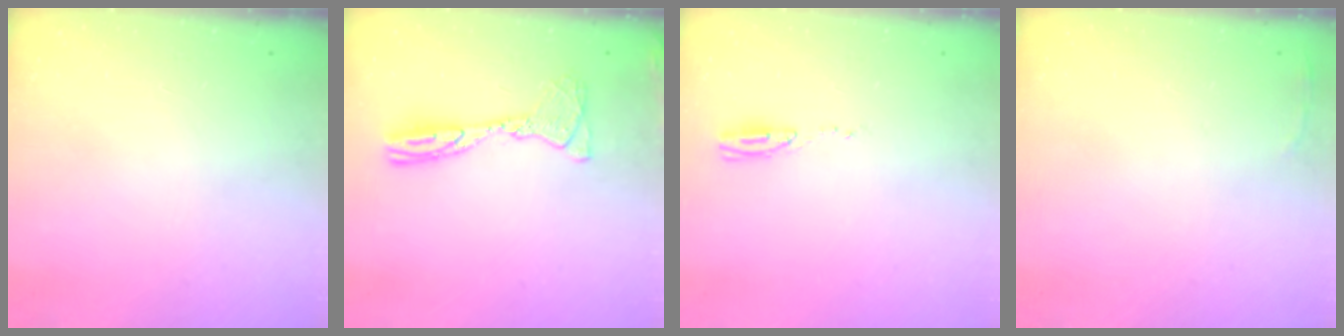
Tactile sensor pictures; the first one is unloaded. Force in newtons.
{"total": 12.2, "press": 12.1, "slide": 1.3}
{"total": 3.9, "press": 3.7, "slide": 1.2}
{"total": 2.8, "press": 2.6, "slide": 0.9}